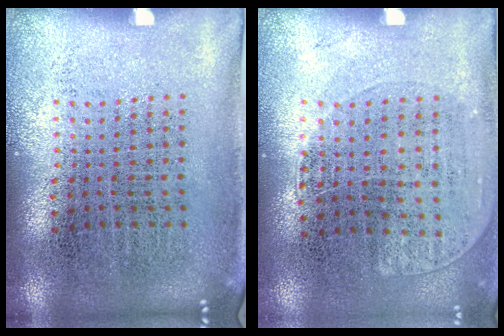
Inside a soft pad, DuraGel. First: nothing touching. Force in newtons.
{"total": 1.1, "press": 0.9, "slide": 0.5}